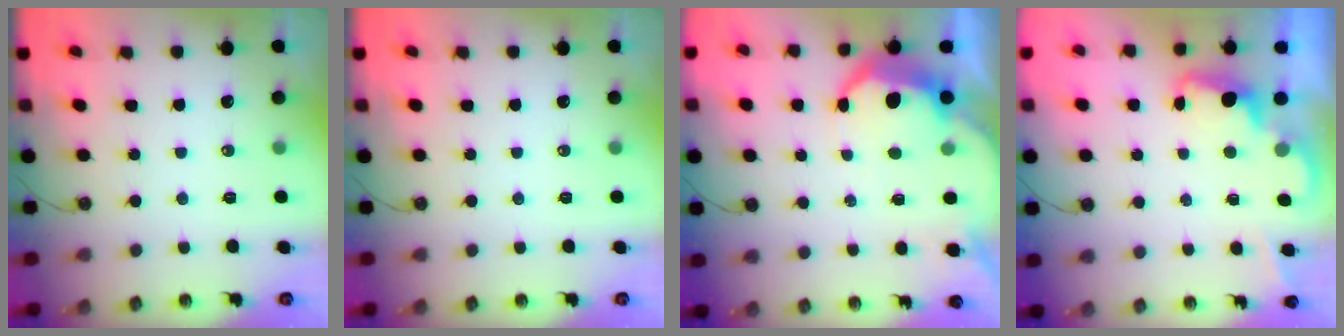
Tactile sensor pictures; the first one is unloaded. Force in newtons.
{"total": 0.0}
{"total": 10.5, "press": 10.5, "slide": 0.5}
{"total": 2.3, "press": 2.2, "slide": 0.5}